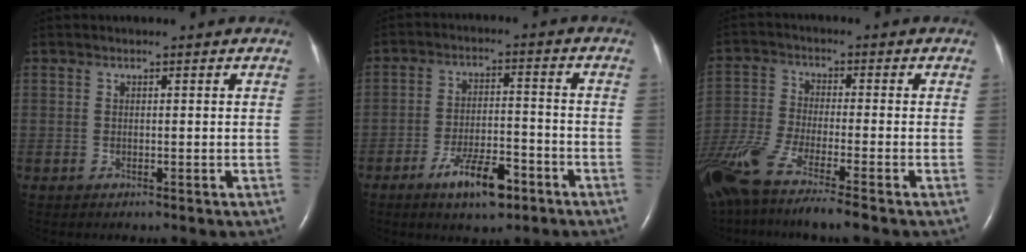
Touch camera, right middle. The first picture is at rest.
{"total": 8.4, "force": [-5.1, 2.5, 6.1], "torque": [-0.112, -0.003, -0.084]}
{"total": 13.7, "force": [-10.5, 0.2, 8.7], "torque": [-0.185, -0.044, -0.191]}